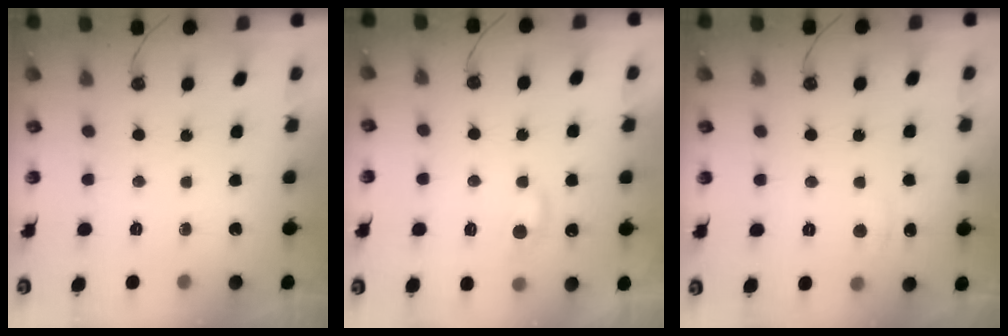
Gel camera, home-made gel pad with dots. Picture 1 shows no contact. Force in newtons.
{"total": 1.3, "press": 1.1, "slide": 0.7}
{"total": 0.9, "press": 0.7, "slide": 0.7}